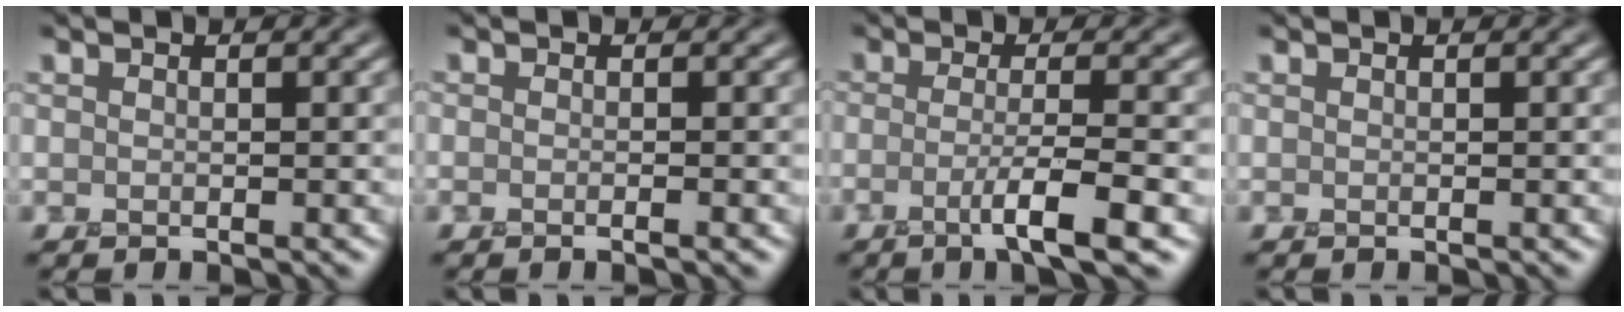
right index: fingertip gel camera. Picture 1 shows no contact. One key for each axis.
{"total": 1.1, "fx": -0.4, "fy": 0.3, "fz": 0.9, "tx": -0.009, "ty": -0.005, "tz": -0.012}
{"total": 4.3, "fx": -1.7, "fy": 0.6, "fz": 3.9, "tx": -0.065, "ty": -0.001, "tz": -0.042}
{"total": 0.0}